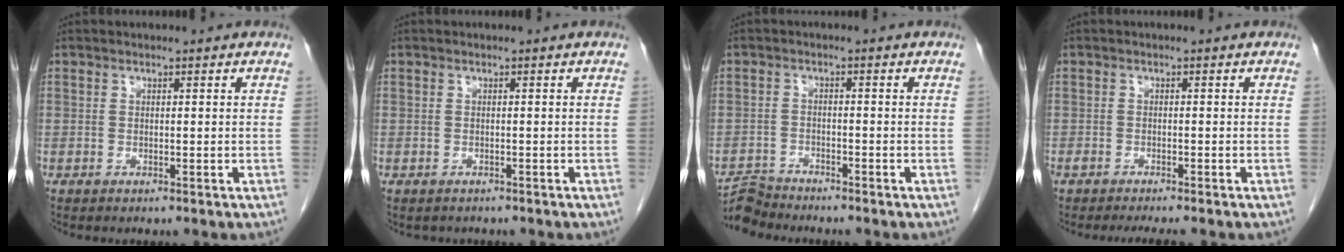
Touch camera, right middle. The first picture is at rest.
{"total": 1.2, "force": [-1.0, 0.6, 0.1], "torque": [-0.011, -0.001, -0.013]}
{"total": 3.7, "force": [-3.7, -0.1, -0.7], "torque": [0.015, -0.011, -0.067]}
{"total": 3.9, "force": [-3.4, 0.5, 1.9], "torque": [-0.026, -0.007, -0.050]}